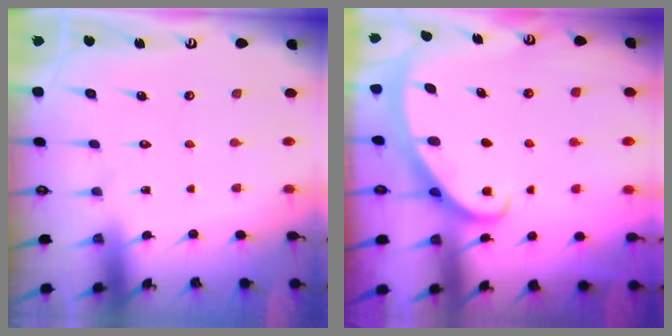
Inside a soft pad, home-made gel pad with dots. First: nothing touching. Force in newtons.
{"total": 2.6, "press": 2.6, "slide": 0.4}